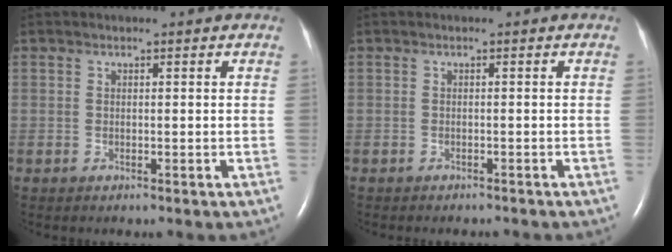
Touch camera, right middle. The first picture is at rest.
{"total": 3.0, "force": [-2.7, 0.9, 1.0], "torque": [-0.017, -0.004, -0.028]}